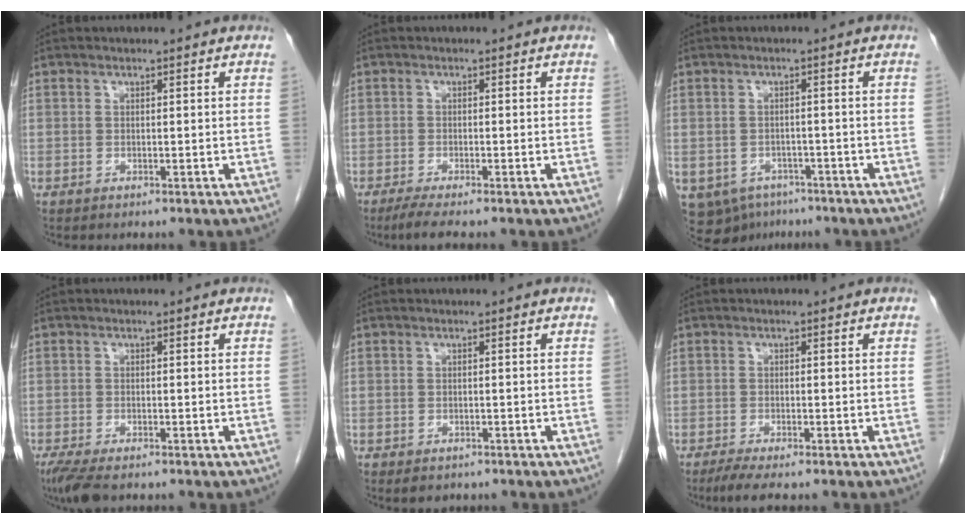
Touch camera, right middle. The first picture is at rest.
{"total": 3.2, "force": [-2.5, 0.0, 2.0], "torque": [-0.041, -0.009, -0.047]}
{"total": 9.6, "force": [-5.5, 7.2, 3.1], "torque": [-0.077, -0.002, -0.069]}
{"total": 4.8, "force": [-3.5, 1.3, 3.0], "torque": [-0.060, -0.014, -0.059]}
{"total": 2.6, "force": [-2.0, 1.5, 0.9], "torque": [-0.009, 0.000, -0.022]}
{"total": 3.2, "force": [-2.5, 0.2, 2.1], "torque": [-0.042, -0.009, -0.048]}